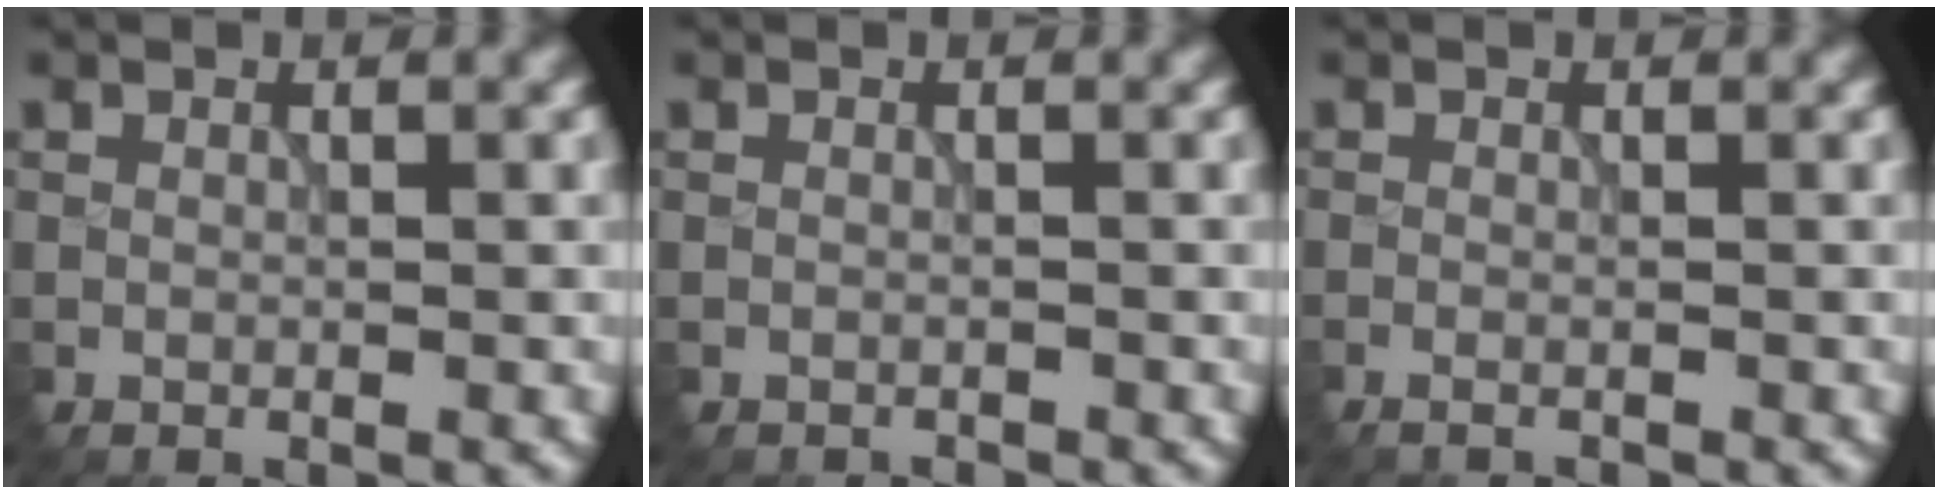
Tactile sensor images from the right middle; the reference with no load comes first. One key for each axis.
{"total": 1.0, "fx": -0.8, "fy": -0.1, "fz": -0.6, "tx": 0.013, "ty": 0.003, "tz": -0.015}
{"total": 0.9, "fx": -0.5, "fy": 0.5, "fz": 0.6, "tx": 0.008, "ty": 0.007, "tz": -0.014}